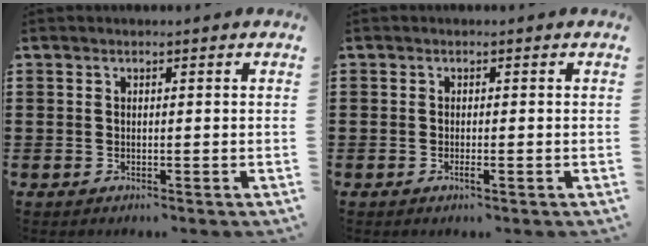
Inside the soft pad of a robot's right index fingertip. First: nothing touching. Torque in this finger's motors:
{"motor_torque": [0.30, 0.00, 0.06, 0.01]}